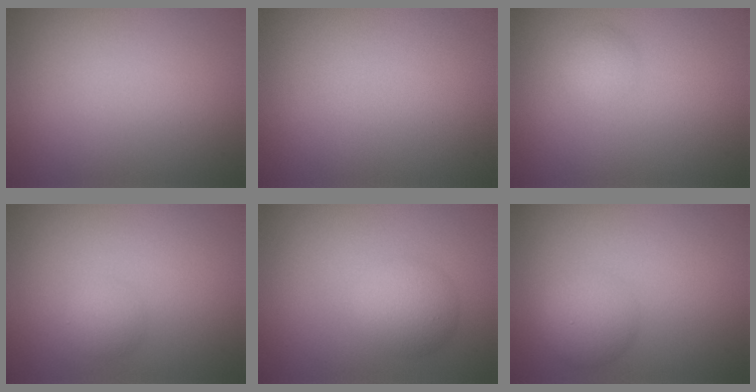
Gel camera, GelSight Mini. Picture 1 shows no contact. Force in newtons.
{"total": 0.0}
{"total": 1.5, "press": 1.5, "slide": 0.1}
{"total": 1.6, "press": 1.6, "slide": 0.0}
{"total": 3.4, "press": 3.4, "slide": 0.2}
{"total": 3.0, "press": 2.9, "slide": 0.2}